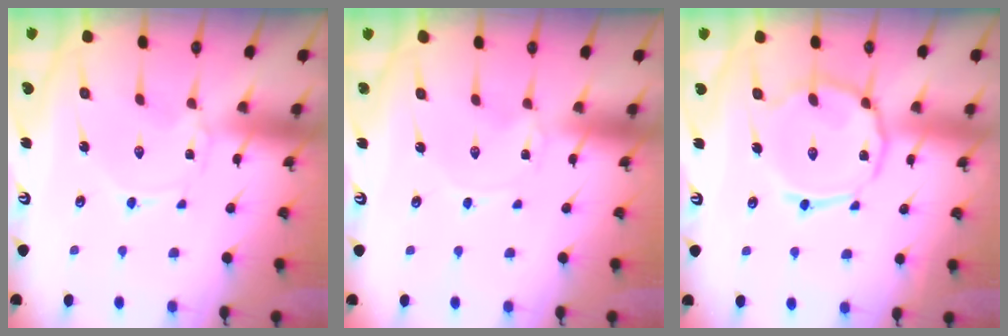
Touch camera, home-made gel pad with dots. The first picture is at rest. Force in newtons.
{"total": 0.0}
{"total": 11.9, "press": 11.9, "slide": 0.7}